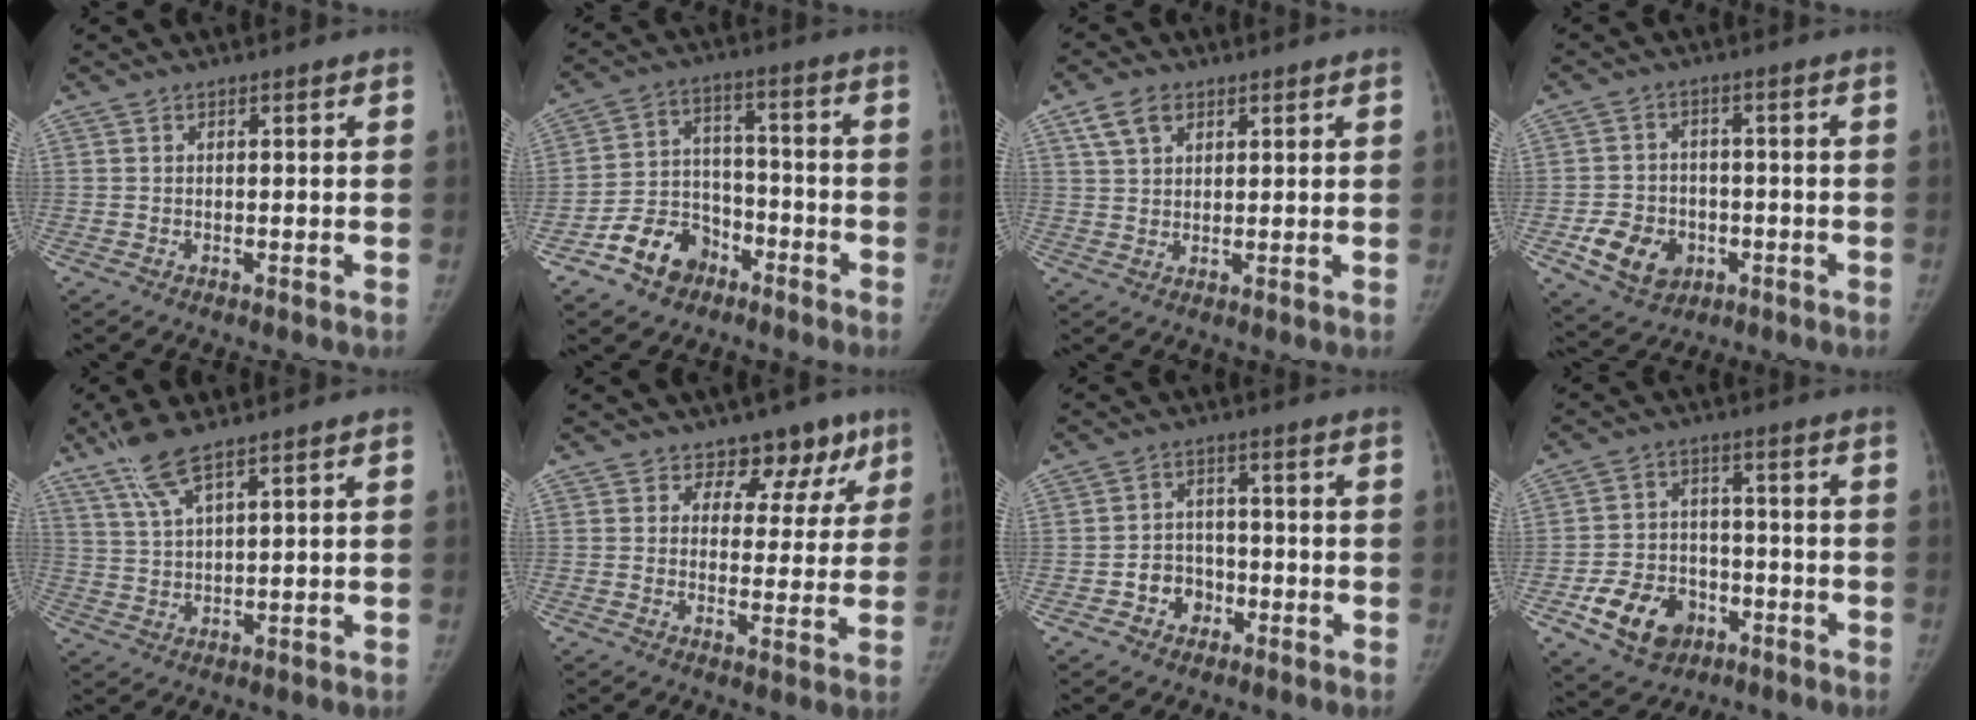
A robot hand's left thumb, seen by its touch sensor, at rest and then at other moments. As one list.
[{"total": 10.8, "force": [-6.4, 7.7, 4.0], "torque": [-0.041, 0.057, -0.112]}, {"total": 5.1, "force": [2.7, 3.4, 2.7], "torque": [-0.037, -0.004, 0.054]}, {"total": 9.6, "force": [-3.2, 7.7, 4.7], "torque": [-0.057, 0.013, -0.044]}, {"total": 6.9, "force": [4.9, 1.1, 4.7], "torque": [-0.107, -0.015, 0.106]}, {"total": 9.0, "force": [6.2, 6.2, 1.8], "torque": [0.025, -0.028, 0.062]}, {"total": 5.9, "force": [-2.4, 5.0, 1.9], "torque": [-0.001, 0.024, -0.040]}, {"total": 12.0, "force": [-5.4, 8.9, 5.9], "torque": [-0.077, 0.026, -0.083]}]